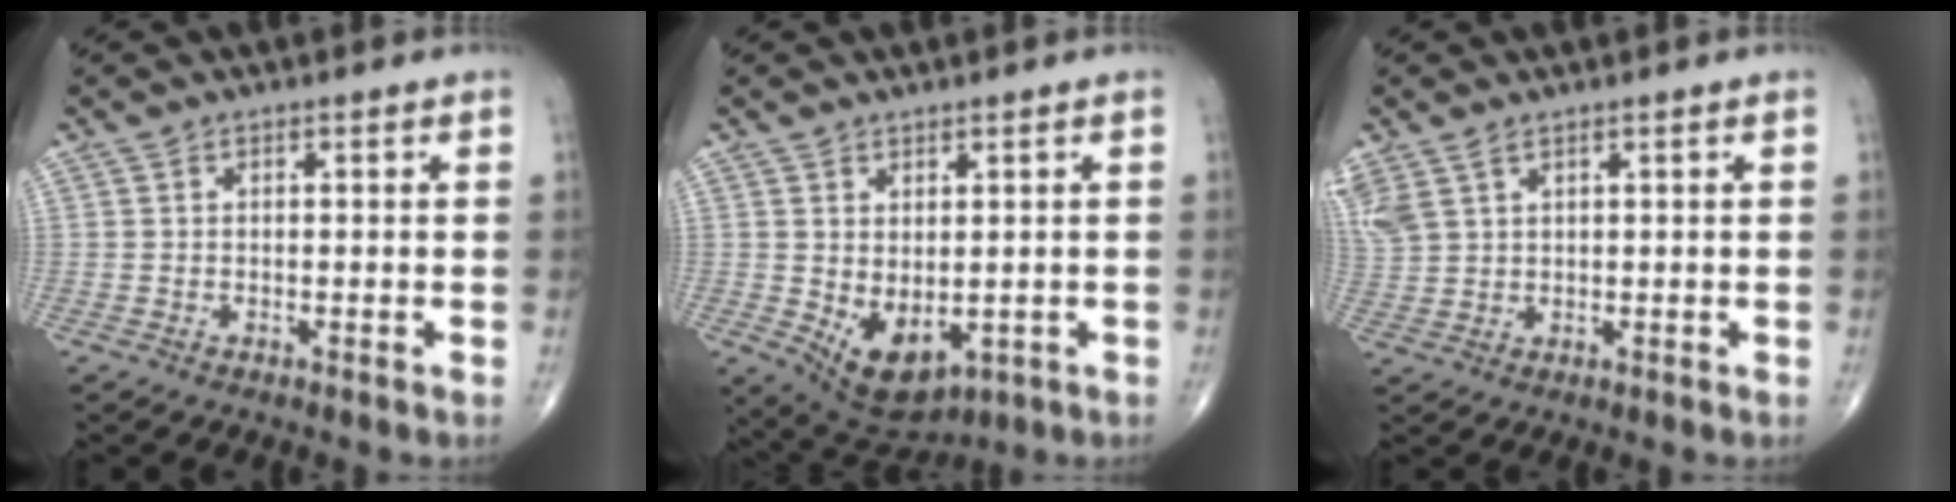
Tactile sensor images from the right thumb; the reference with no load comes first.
{"total": 8.5, "force": [-1.1, 5.0, 6.8], "torque": [-0.093, -0.007, 0.008]}
{"total": 7.0, "force": [3.8, 3.9, 4.4], "torque": [-0.122, 0.004, 0.088]}